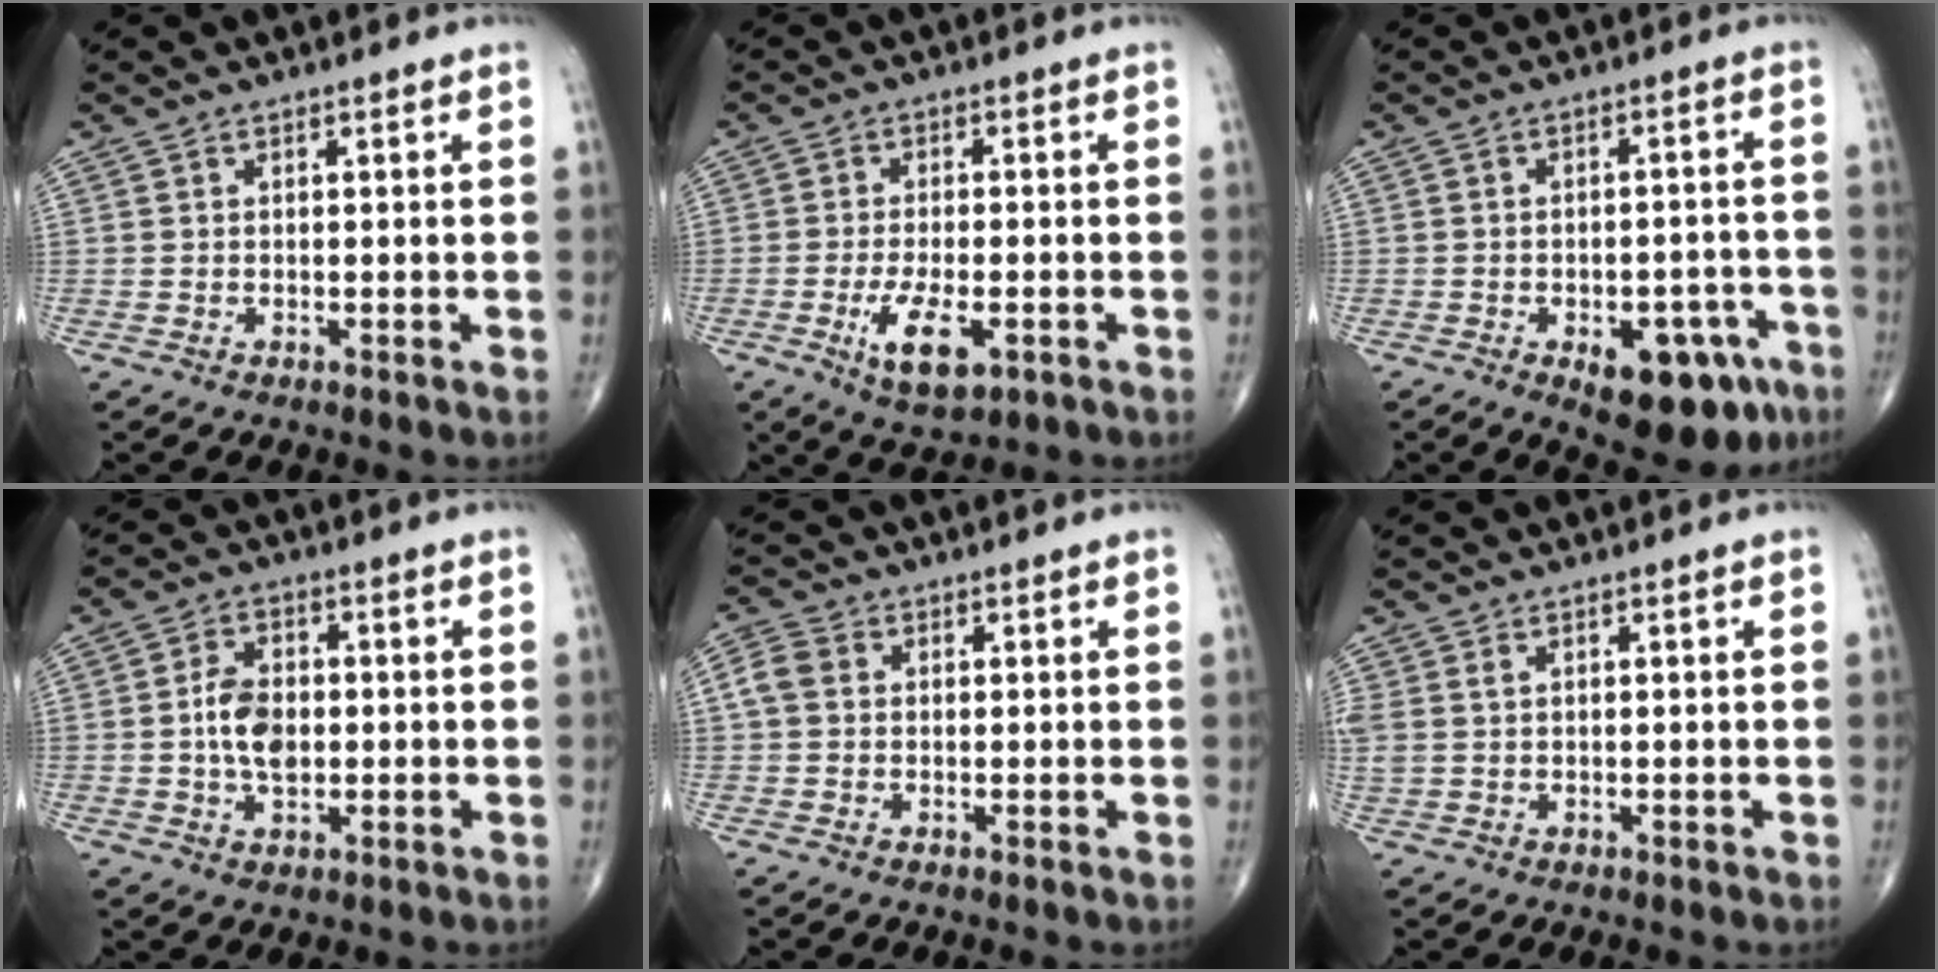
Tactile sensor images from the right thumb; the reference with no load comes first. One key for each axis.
{"total": 7.8, "fx": -2.9, "fy": 3.2, "fz": 6.5, "tx": -0.114, "ty": -0.004, "tz": -0.043}
{"total": 13.6, "fx": -6.9, "fy": 6.7, "fz": 9.5, "tx": -0.090, "ty": 0.034, "tz": -0.083}
{"total": 7.1, "fx": -0.3, "fy": 4.5, "fz": 5.5, "tx": -0.091, "ty": 0.005, "tz": -0.008}
{"total": 3.9, "fx": 0.5, "fy": 3.2, "fz": 2.1, "tx": -0.047, "ty": 0.012, "tz": 0.003}
{"total": 2.4, "fx": 0.9, "fy": 1.5, "fz": 1.7, "tx": -0.055, "ty": 0.011, "tz": 0.027}